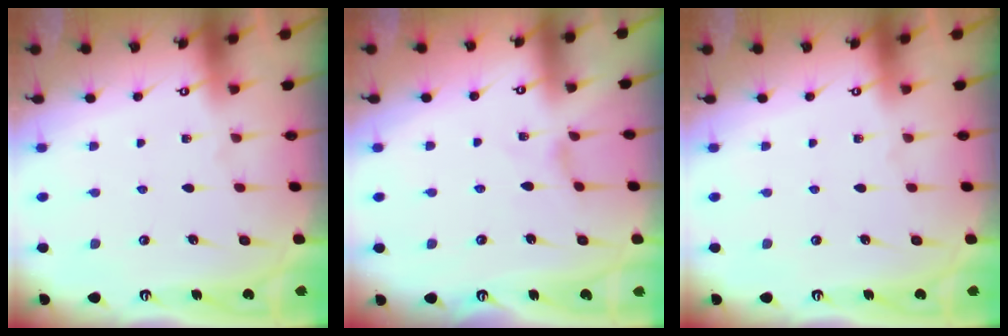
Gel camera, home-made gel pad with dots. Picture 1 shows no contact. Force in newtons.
{"total": 0.0}
{"total": 0.0}